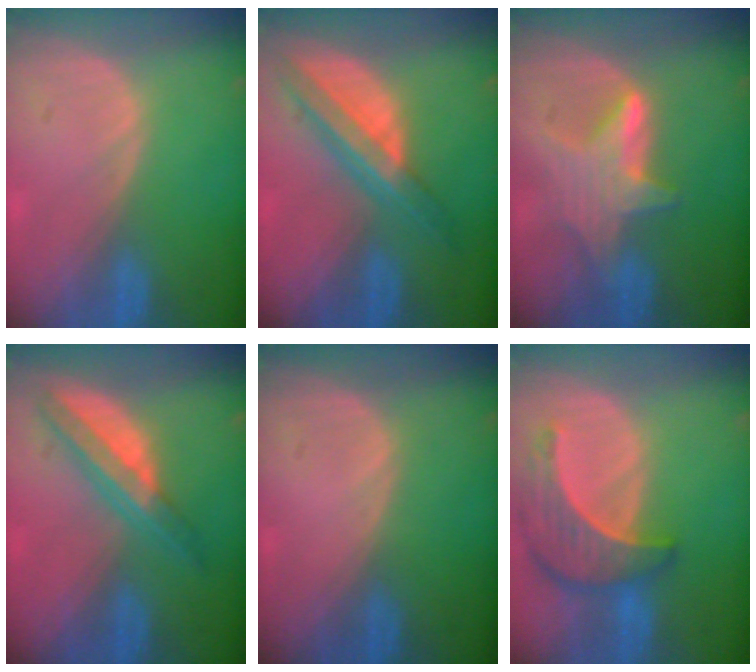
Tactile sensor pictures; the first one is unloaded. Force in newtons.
{"total": 8.0, "press": 6.7, "slide": 4.3}
{"total": 6.1, "press": 6.1, "slide": 0.1}
{"total": 6.5, "press": 5.7, "slide": 3.1}
{"total": 0.0}
{"total": 8.4, "press": 7.8, "slide": 3.3}